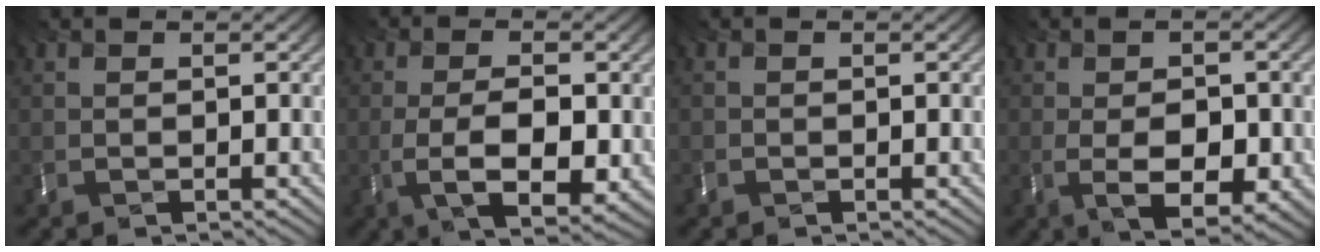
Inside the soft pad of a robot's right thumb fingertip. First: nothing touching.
{"total": 6.4, "force": [-2.2, 2.3, 5.6], "torque": [-0.095, -0.016, -0.041]}
{"total": 0.7, "force": [-0.5, 0.4, -0.1], "torque": [0.001, -0.002, -0.015]}
{"total": 5.8, "force": [-1.8, 2.8, 4.8], "torque": [-0.078, -0.015, -0.035]}